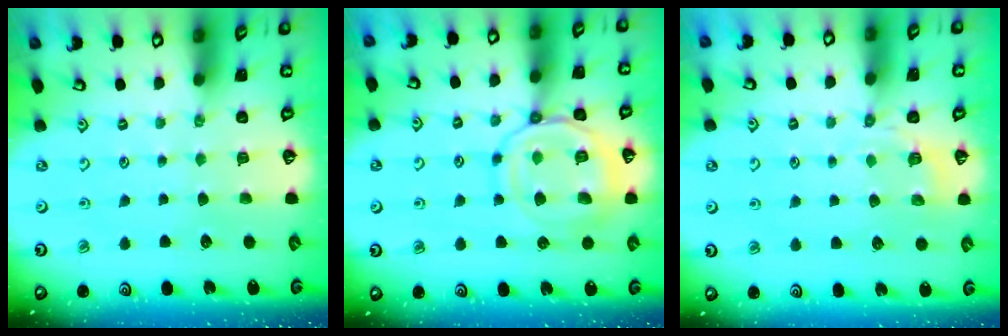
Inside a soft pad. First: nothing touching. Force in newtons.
{"total": 13.6, "press": 13.6, "slide": 1.3}
{"total": 4.3, "press": 3.8, "slide": 2.0}